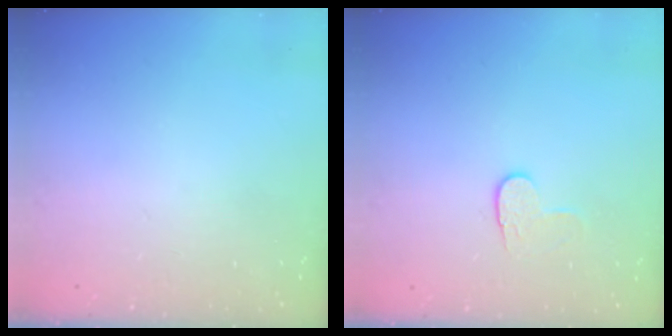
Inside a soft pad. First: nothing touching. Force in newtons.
{"total": 5.3, "press": 5.3, "slide": 0.5}